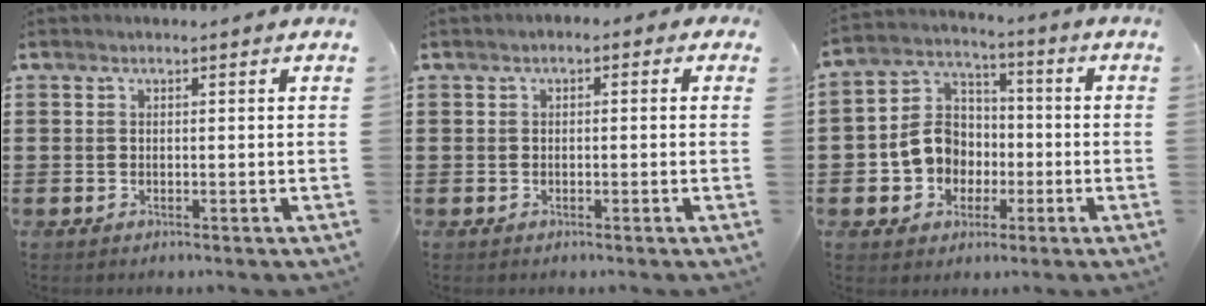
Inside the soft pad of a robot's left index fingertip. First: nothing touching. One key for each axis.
{"total": 1.1, "fx": -0.7, "fy": 0.7, "fz": 0.5, "tx": -0.014, "ty": 0.005, "tz": -0.017}
{"total": 8.5, "fx": -1.8, "fy": 7.6, "fz": 3.2, "tx": -0.099, "ty": 0.022, "tz": -0.034}